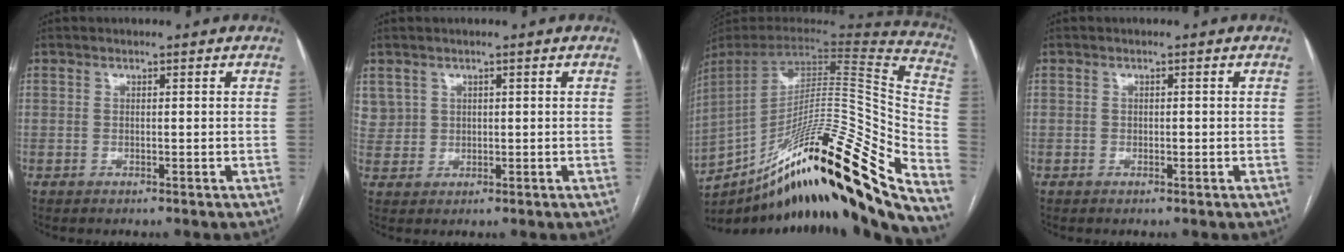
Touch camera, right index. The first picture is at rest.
{"total": 3.8, "force": [1.9, 3.3, 0.1], "torque": [0.005, 0.012, 0.040]}
{"total": 35.7, "force": [-24.5, 1.6, 25.9], "torque": [-0.322, -0.021, -0.374]}
{"total": 0.7, "force": [-0.1, 0.5, 0.5], "torque": [-0.004, 0.002, -0.002]}